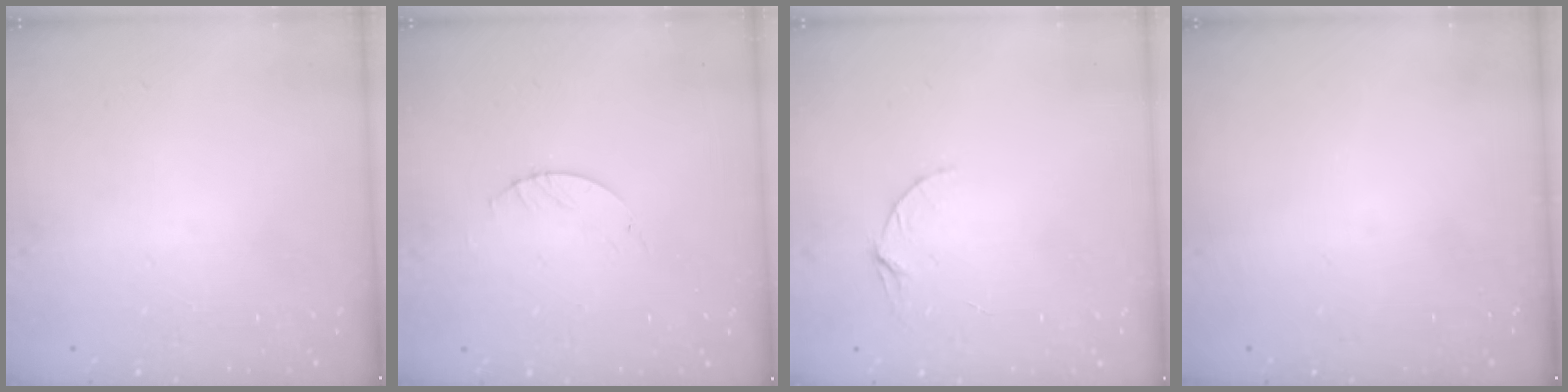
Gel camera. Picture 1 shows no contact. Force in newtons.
{"total": 0.9, "press": 0.8, "slide": 0.2}
{"total": 3.7, "press": 3.7, "slide": 0.4}
{"total": 0.0}